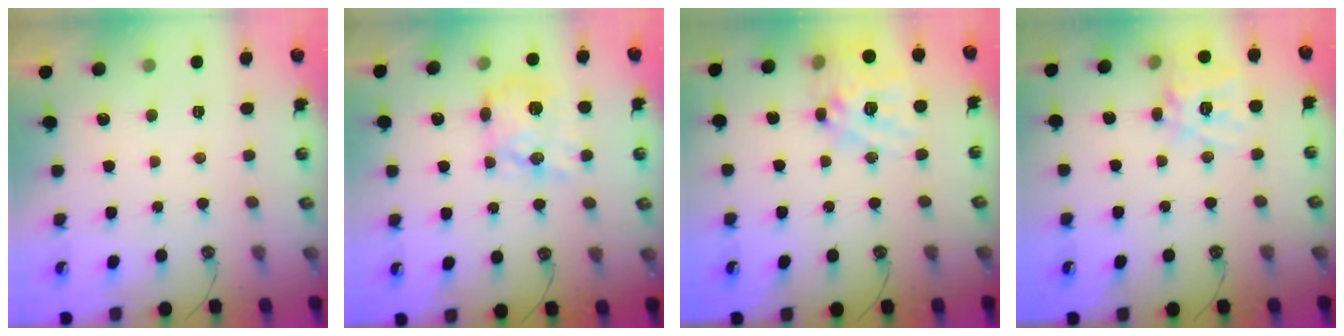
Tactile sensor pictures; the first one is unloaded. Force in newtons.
{"total": 12.8, "press": 12.8, "slide": 0.2}
{"total": 16.0, "press": 15.9, "slide": 1.4}
{"total": 14.4, "press": 14.3, "slide": 1.9}